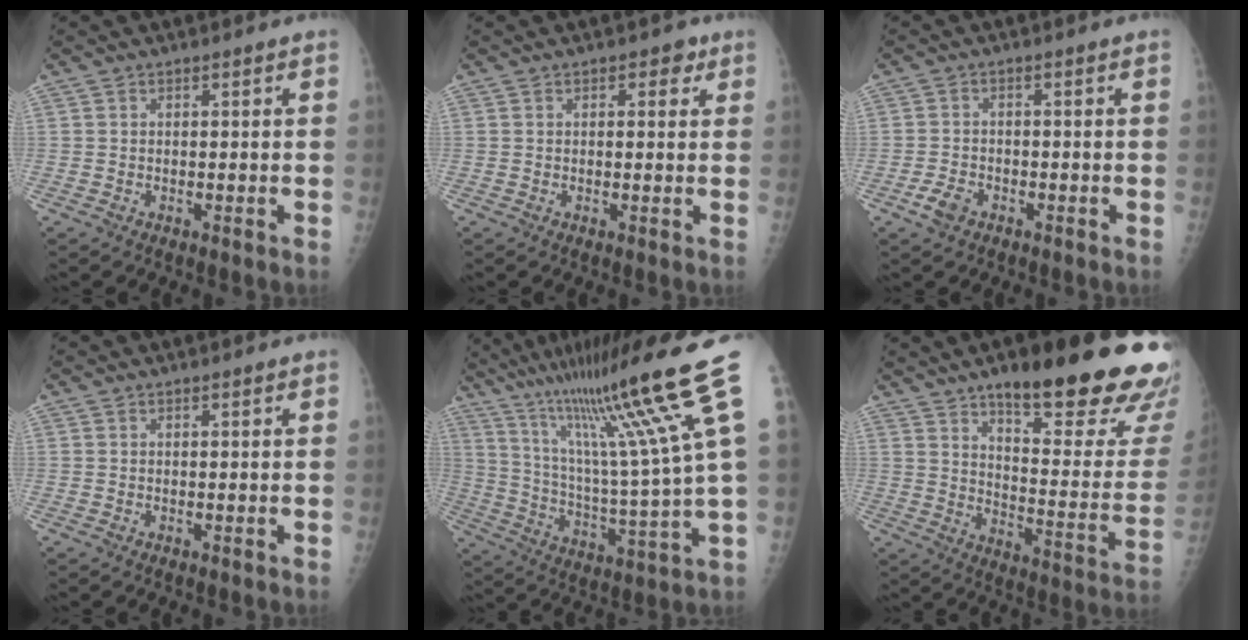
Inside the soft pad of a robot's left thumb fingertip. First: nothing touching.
{"total": 2.4, "force": [1.1, 1.3, 1.7], "torque": [-0.009, 0.000, 0.010]}
{"total": 3.2, "force": [-1.8, 1.9, 1.7], "torque": [-0.035, 0.010, -0.031]}
{"total": 0.7, "force": [0.5, -0.1, 0.6], "torque": [-0.009, 0.001, 0.007]}
{"total": 22.3, "force": [13.6, -0.6, 17.7], "torque": [-0.280, -0.049, 0.233]}
{"total": 28.9, "force": [18.3, 7.2, 21.3], "torque": [-0.229, -0.083, 0.260]}